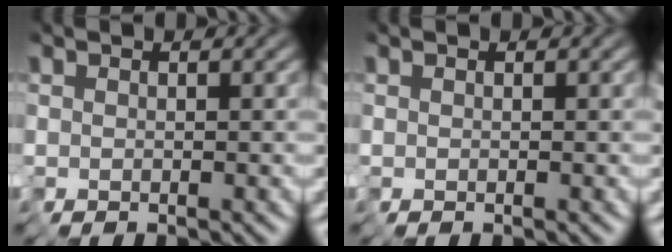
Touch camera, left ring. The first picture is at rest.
{"total": 0.0}